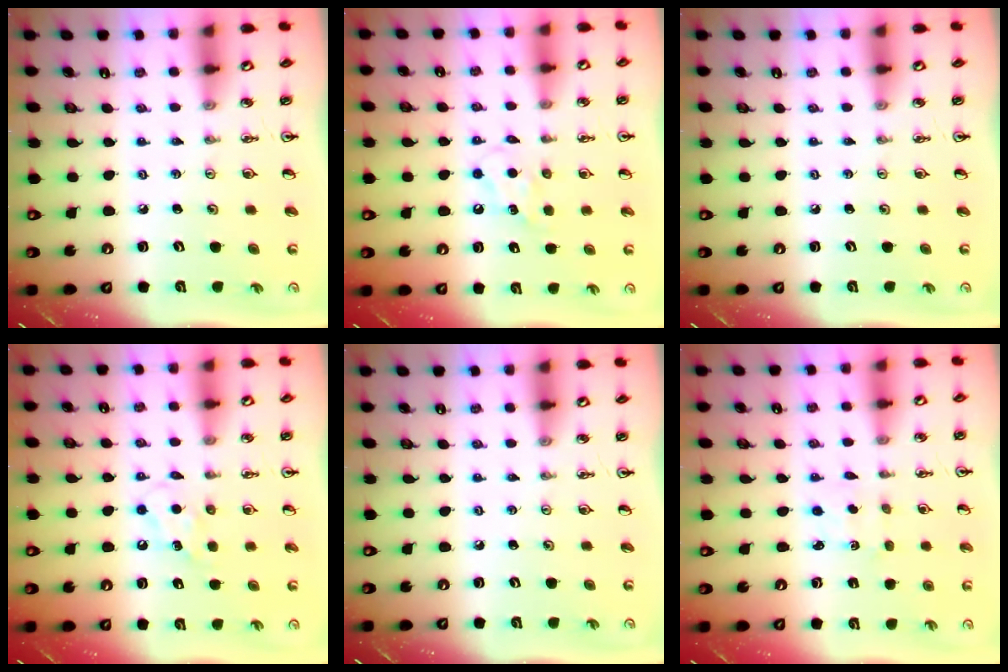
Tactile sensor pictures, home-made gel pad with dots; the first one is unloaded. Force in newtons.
{"total": 5.0, "press": 4.9, "slide": 0.9}
{"total": 0.0}
{"total": 5.0, "press": 4.9, "slide": 0.9}
{"total": 0.0}
{"total": 1.4, "press": 1.3, "slide": 0.4}